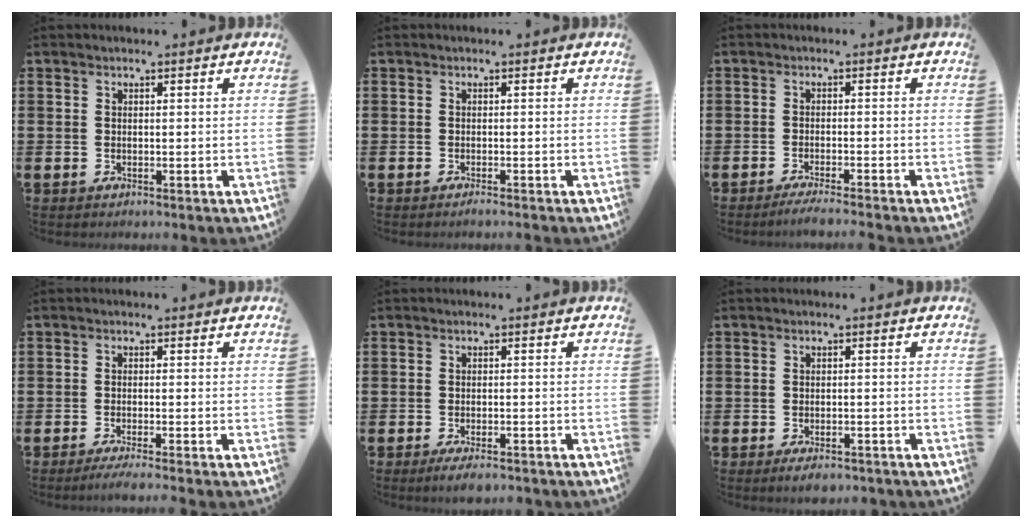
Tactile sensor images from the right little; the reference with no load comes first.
{"total": 0.5, "force": [-0.4, 0.0, 0.3], "torque": [-0.006, -0.004, -0.008]}
{"total": 1.7, "force": [-1.5, -0.1, 0.9], "torque": [-0.013, 0.001, -0.028]}
{"total": 1.5, "force": [-1.1, 0.0, 1.1], "torque": [-0.016, 0.001, -0.021]}
{"total": 2.2, "force": [-1.7, 0.3, 1.3], "torque": [-0.014, 0.001, -0.033]}
{"total": 1.9, "force": [-1.5, 0.4, 1.0], "torque": [-0.011, 0.000, -0.031]}